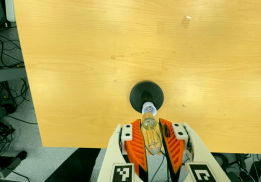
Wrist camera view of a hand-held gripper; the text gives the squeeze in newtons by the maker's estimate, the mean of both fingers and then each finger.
{"total": 23.4, "left": 25.5, "right": 21.2}